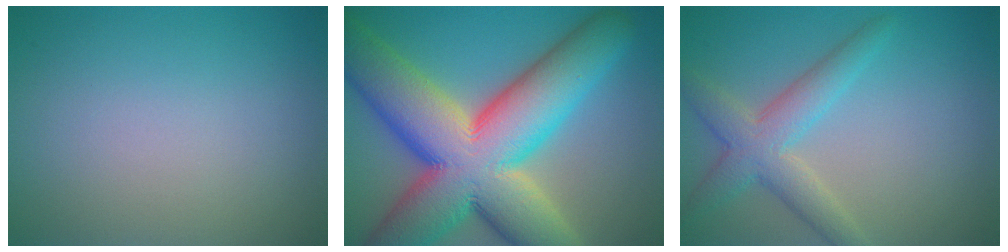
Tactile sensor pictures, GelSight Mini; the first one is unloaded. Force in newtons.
{"total": 18.1, "press": 18.1, "slide": 0.9}
{"total": 3.5, "press": 3.5, "slide": 0.2}